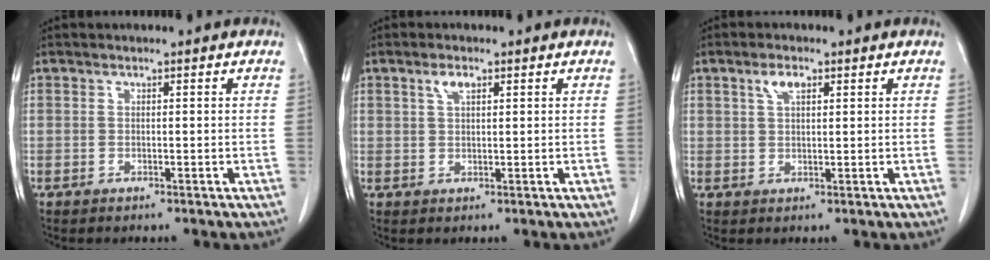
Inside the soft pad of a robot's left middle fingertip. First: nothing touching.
{"total": 2.1, "force": [1.2, 0.9, 1.5], "torque": [-0.030, 0.001, 0.024]}
{"total": 2.6, "force": [1.4, 1.2, 1.9], "torque": [-0.038, 0.003, 0.030]}